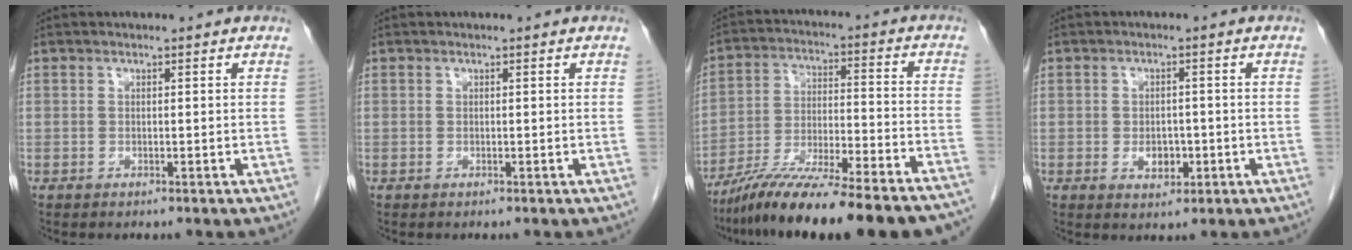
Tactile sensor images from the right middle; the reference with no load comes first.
{"total": 0.0}
{"total": 23.6, "force": [-20.0, 1.2, 12.4], "torque": [-0.155, -0.020, -0.312]}
{"total": 3.1, "force": [-0.8, 2.0, 2.2], "torque": [-0.031, 0.003, -0.006]}